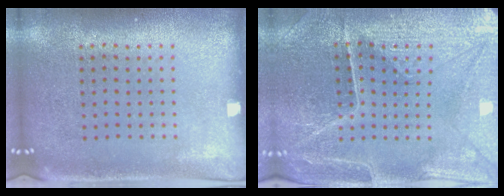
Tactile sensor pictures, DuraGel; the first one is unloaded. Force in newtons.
{"total": 3.4, "press": 3.4, "slide": 0.4}